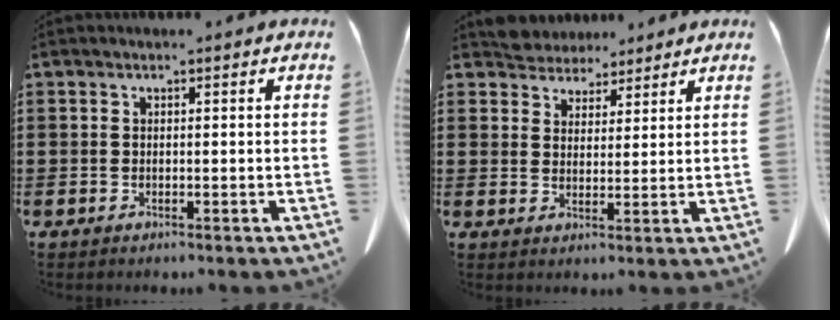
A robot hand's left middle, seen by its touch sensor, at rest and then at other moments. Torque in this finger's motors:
{"motor_torque": [0.32, 0.01, 0.08, -0.03]}